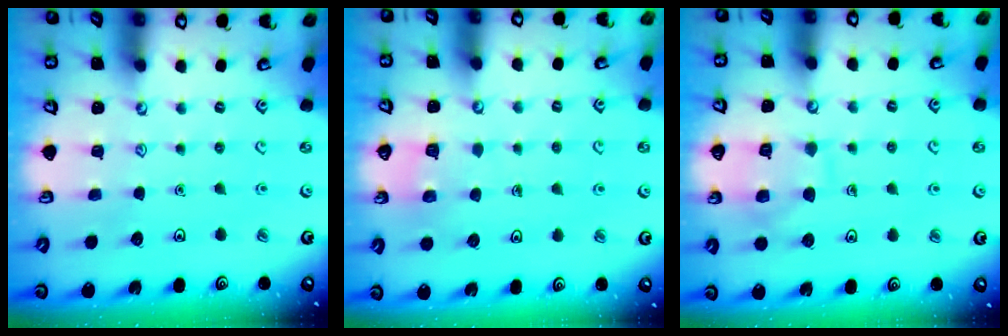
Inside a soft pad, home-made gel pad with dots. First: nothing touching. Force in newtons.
{"total": 2.5, "press": 2.5, "slide": 0.1}
{"total": 10.1, "press": 10.1, "slide": 0.9}